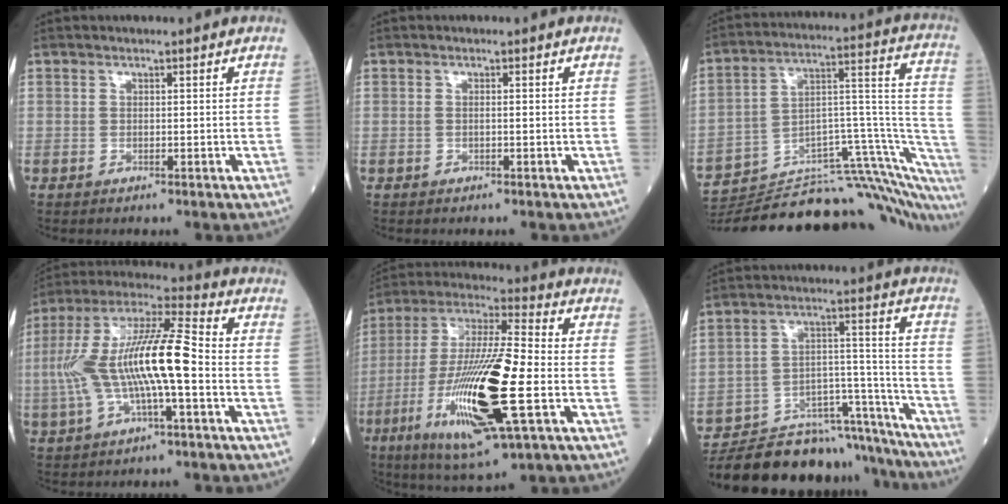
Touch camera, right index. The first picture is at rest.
{"total": 0.8, "force": [-0.1, 0.4, 0.7], "torque": [-0.024, 0.004, -0.001]}
{"total": 38.7, "force": [-34.8, 4.6, 16.3], "torque": [-0.157, -0.015, -0.479]}
{"total": 17.0, "force": [-1.9, 3.3, 16.6], "torque": [-0.340, 0.021, -0.036]}
{"total": 23.2, "force": [-6.2, 3.5, 22.0], "torque": [-0.472, -0.037, -0.110]}
{"total": 25.6, "force": [-23.7, 5.4, 8.0], "torque": [-0.111, 0.022, -0.350]}